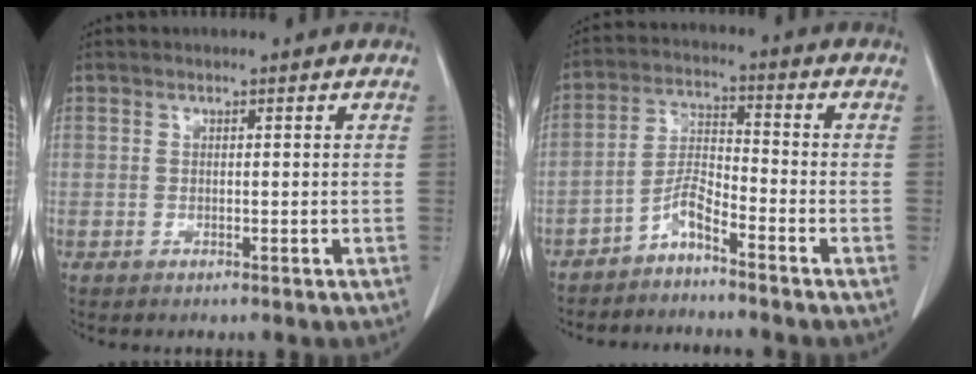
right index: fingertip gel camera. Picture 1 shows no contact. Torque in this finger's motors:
{"motor_torque": [0.14, -0.12, 0.07, 0.05]}